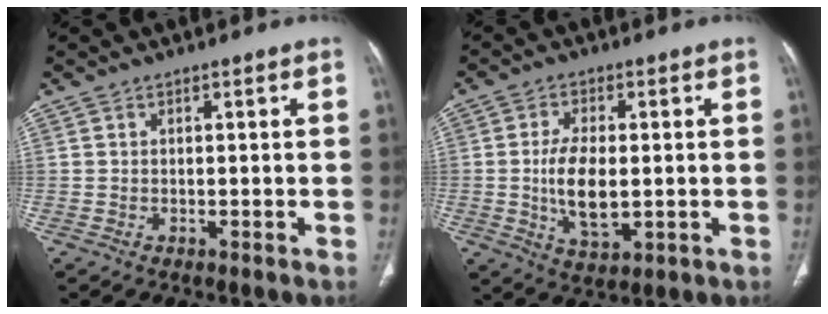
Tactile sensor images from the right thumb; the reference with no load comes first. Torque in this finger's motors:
{"motor_torque": [3.73, 1.28, 1.65, -1.12, 0.48]}